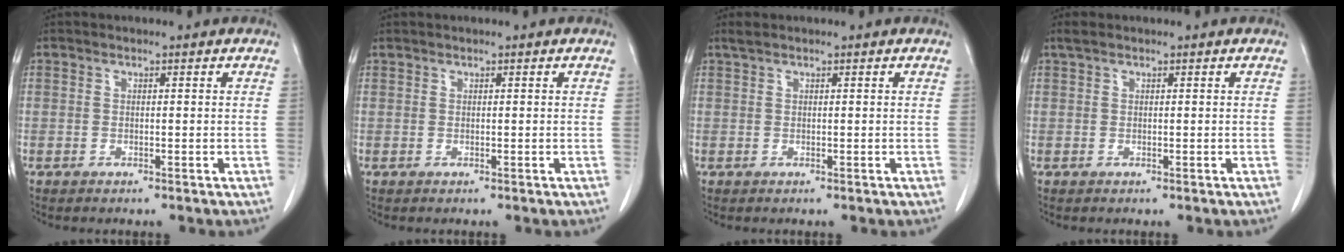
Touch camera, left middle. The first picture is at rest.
{"total": 0.0}
{"total": 0.9, "force": [0.8, 0.1, 0.5], "torque": [-0.015, 0.011, 0.018]}
{"total": 1.1, "force": [0.8, 0.3, 0.7], "torque": [-0.018, 0.015, 0.017]}